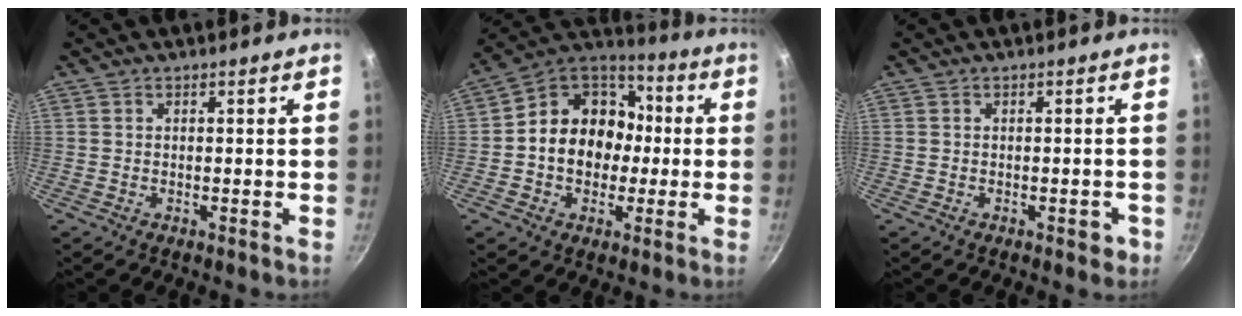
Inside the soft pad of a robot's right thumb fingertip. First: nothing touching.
{"total": 17.1, "force": [-0.3, 14.0, 9.8], "torque": [-0.122, 0.043, -0.019]}
{"total": 2.2, "force": [-0.9, 1.2, 1.6], "torque": [-0.006, 0.011, -0.007]}